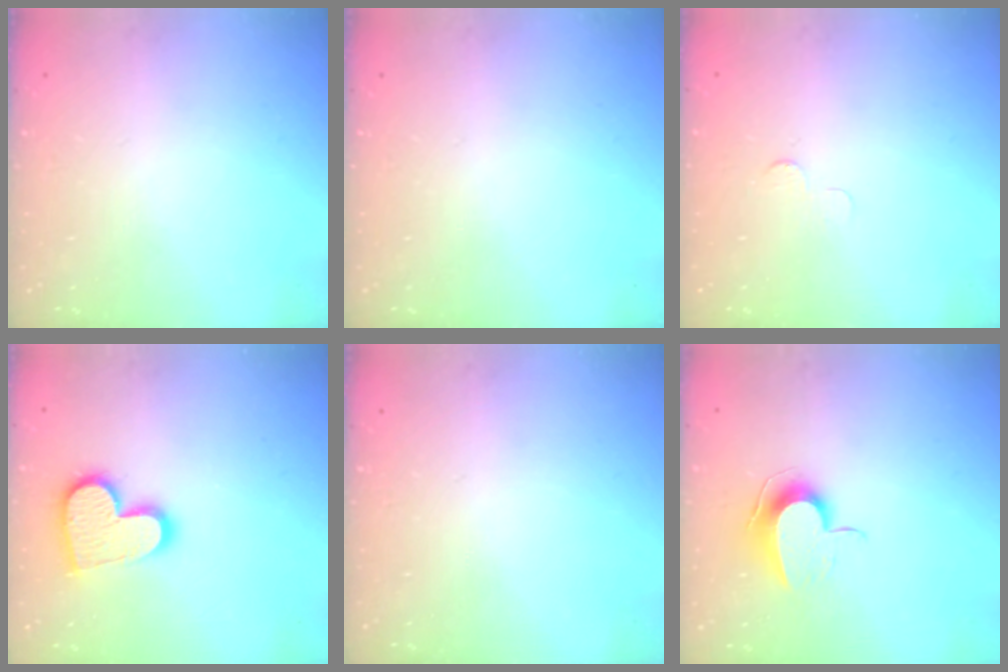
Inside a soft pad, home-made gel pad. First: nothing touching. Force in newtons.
{"total": 0.0}
{"total": 2.1, "press": 2.1, "slide": 0.2}
{"total": 13.7, "press": 13.7, "slide": 0.8}
{"total": 0.0}
{"total": 9.8, "press": 9.8, "slide": 0.1}